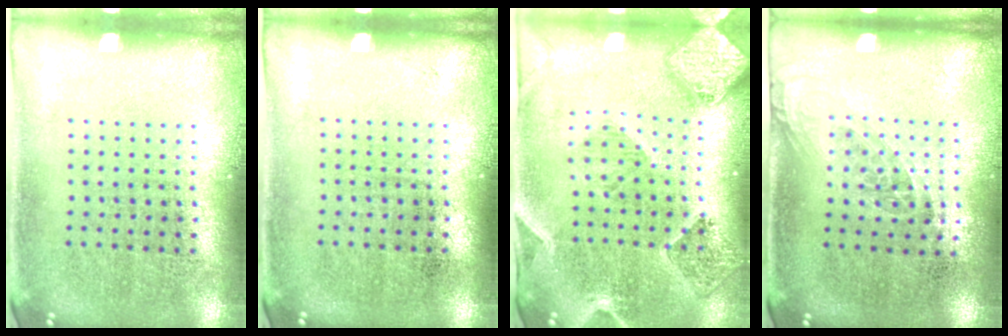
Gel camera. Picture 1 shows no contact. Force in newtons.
{"total": 0.0}
{"total": 1.6, "press": 1.6, "slide": 0.3}
{"total": 1.0, "press": 0.9, "slide": 0.6}